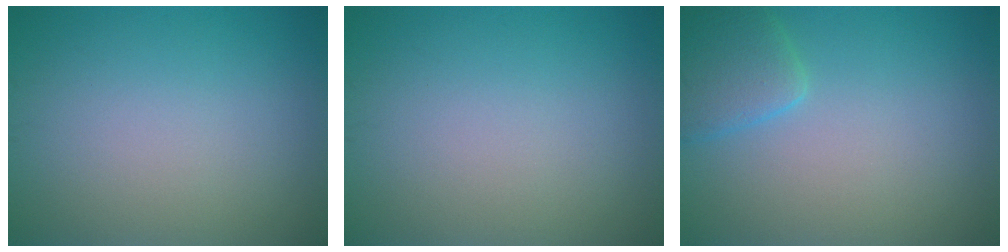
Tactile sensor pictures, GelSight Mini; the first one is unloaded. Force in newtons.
{"total": 0.0}
{"total": 2.9, "press": 2.9, "slide": 0.2}